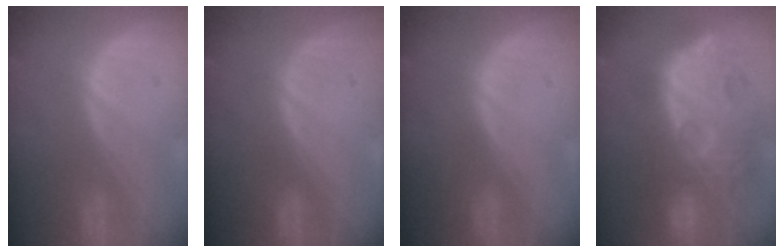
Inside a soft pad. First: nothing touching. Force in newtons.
{"total": 0.0}
{"total": 0.0}
{"total": 12.8, "press": 12.2, "slide": 3.9}